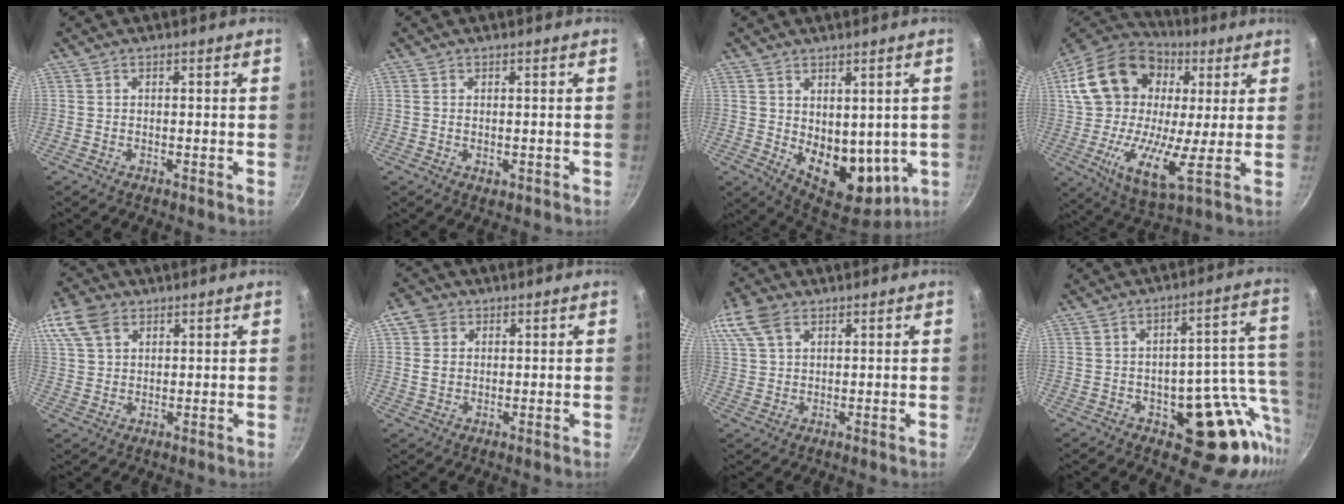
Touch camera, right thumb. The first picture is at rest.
{"total": 1.5, "force": [-0.2, 0.9, 1.2], "torque": [-0.019, -0.003, -0.002]}
{"total": 12.9, "force": [0.6, 8.5, 9.7], "torque": [-0.112, -0.038, 0.034]}
{"total": 25.5, "force": [5.6, 15.8, 19.2], "torque": [-0.328, -0.004, 0.073]}
{"total": 12.4, "force": [6.3, 8.3, 6.7], "torque": [-0.150, 0.021, 0.123]}
{"total": 5.1, "force": [1.4, 4.2, 2.4], "torque": [-0.021, -0.002, 0.019]}
{"total": 11.0, "force": [5.7, 6.9, 6.4], "torque": [-0.145, 0.024, 0.112]}
{"total": 16.7, "force": [-4.0, 9.7, 13.0], "torque": [-0.095, 0.029, -0.044]}